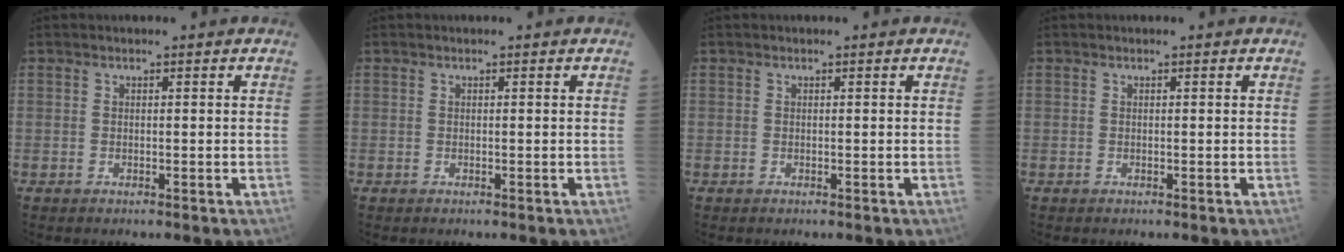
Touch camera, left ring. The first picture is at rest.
{"total": 0.0}
{"total": 0.0}
{"total": 0.0}